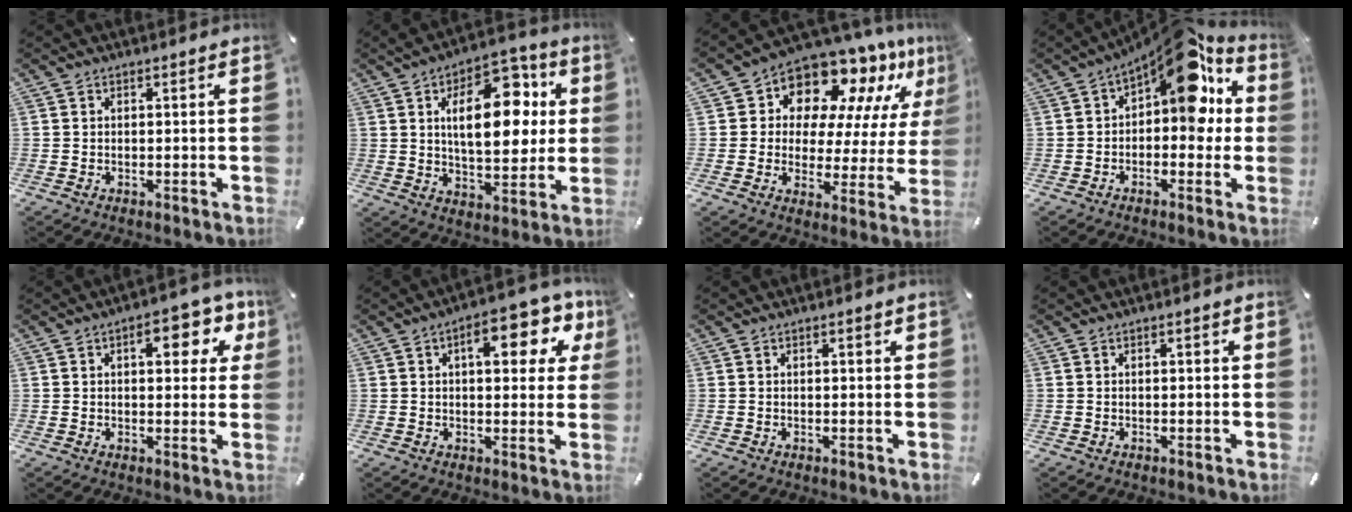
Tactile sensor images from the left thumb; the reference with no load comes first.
{"total": 18.5, "force": [4.9, 10.4, 14.5], "torque": [-0.198, -0.008, 0.078]}
{"total": 13.6, "force": [11.4, 6.3, 3.8], "torque": [-0.069, -0.112, 0.194]}
{"total": 15.6, "force": [8.0, 7.6, 11.0], "torque": [-0.155, -0.059, 0.137]}
{"total": 10.2, "force": [3.6, 5.0, 8.1], "torque": [-0.096, -0.008, 0.052]}
{"total": 12.7, "force": [4.8, 5.8, 10.2], "torque": [-0.126, -0.015, 0.073]}
{"total": 1.0, "force": [0.3, 0.5, 0.8], "torque": [-0.008, 0.002, 0.002]}
{"total": 0.7, "force": [0.0, 0.4, 0.5], "torque": [-0.009, 0.003, -0.002]}